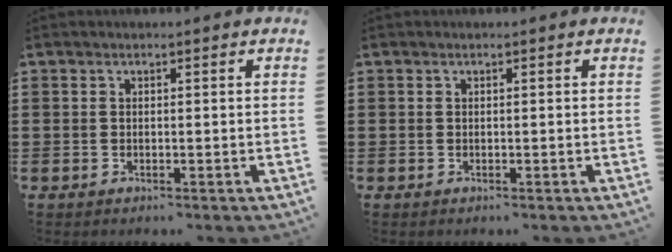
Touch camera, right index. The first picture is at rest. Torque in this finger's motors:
{"motor_torque": [-0.02, -0.01, 0.01, 0.00]}